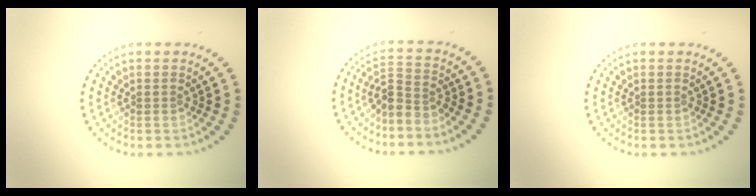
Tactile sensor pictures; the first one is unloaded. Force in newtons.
{"total": 2.7, "press": 2.0, "slide": 1.8}
{"total": 0.0}